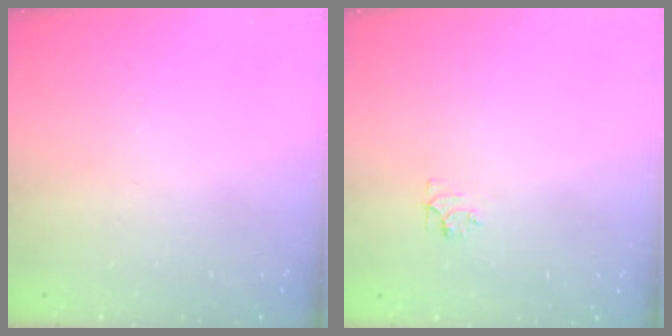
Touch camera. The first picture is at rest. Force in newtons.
{"total": 4.3, "press": 4.3, "slide": 0.6}